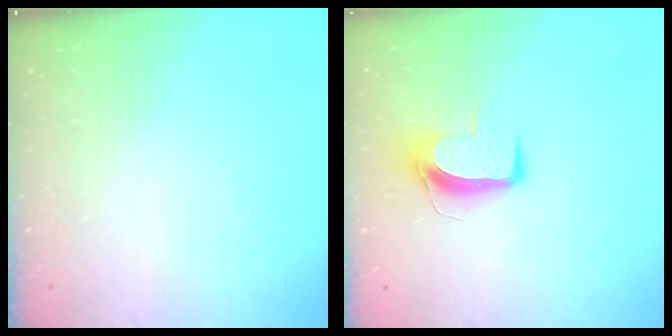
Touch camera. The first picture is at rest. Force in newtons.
{"total": 9.5, "press": 9.5, "slide": 0.8}